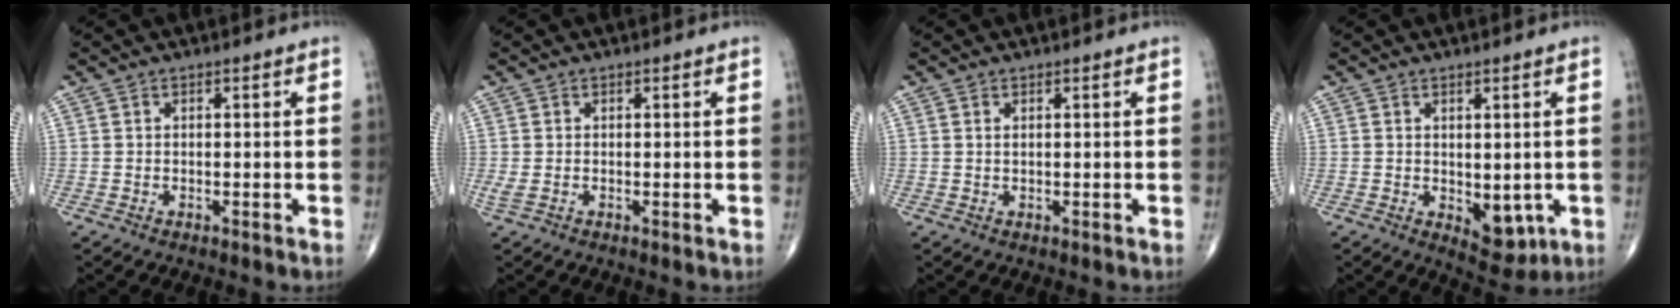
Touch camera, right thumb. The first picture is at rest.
{"total": 1.3, "force": [0.0, 0.6, 1.1], "torque": [-0.032, 0.000, 0.004]}
{"total": 0.5, "force": [0.3, 0.2, 0.4], "torque": [-0.009, 0.000, 0.006]}
{"total": 5.7, "force": [-0.9, 3.2, 4.6], "torque": [-0.035, -0.009, 0.001]}